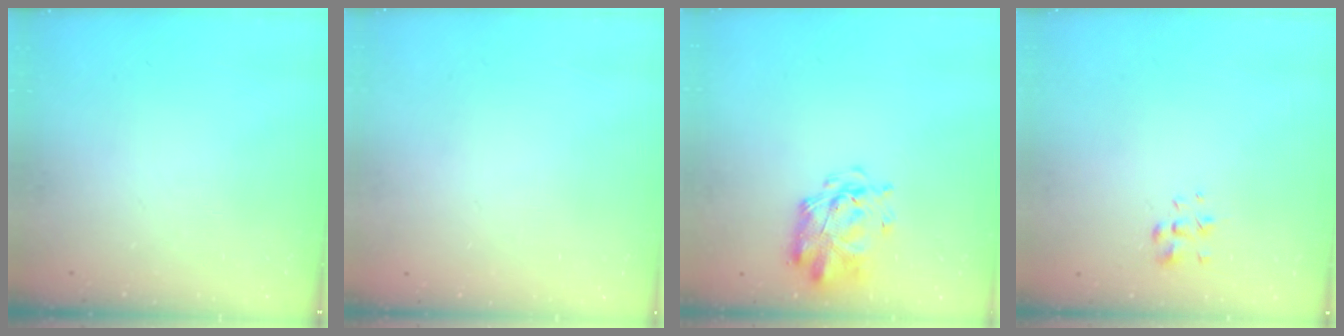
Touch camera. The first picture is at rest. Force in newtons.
{"total": 1.6, "press": 1.6, "slide": 0.2}
{"total": 2.9, "press": 2.8, "slide": 0.8}
{"total": 1.3, "press": 1.2, "slide": 0.6}